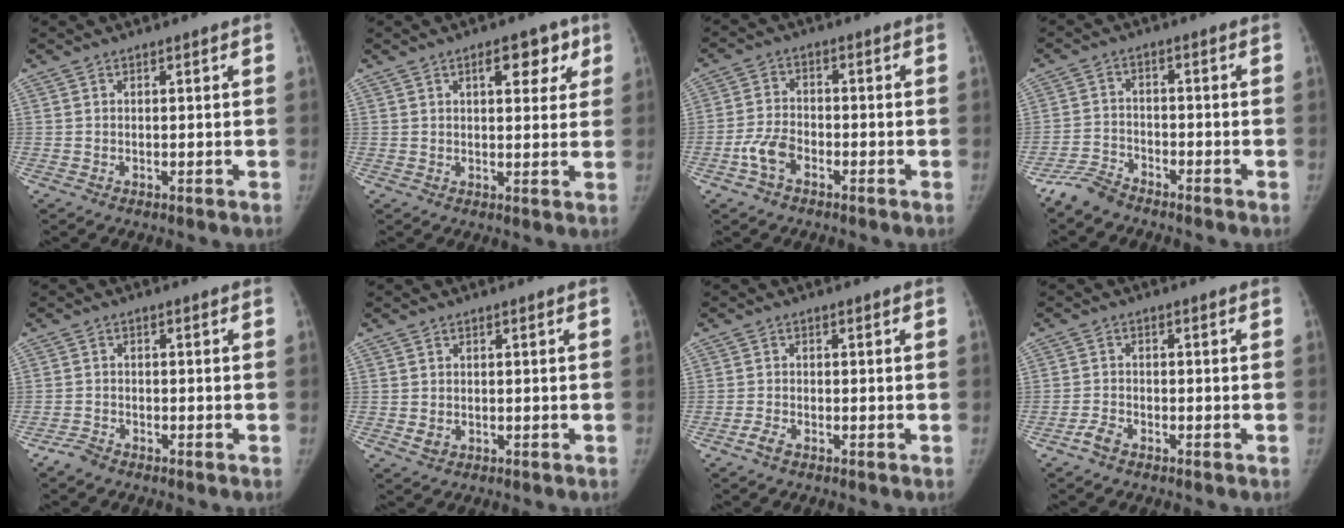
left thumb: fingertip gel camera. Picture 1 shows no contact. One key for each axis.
{"total": 7.2, "fx": 3.4, "fy": 3.6, "fz": 5.2, "tx": -0.036, "ty": -0.008, "tz": 0.040}
{"total": 5.5, "fx": -2.9, "fy": 3.2, "fz": 3.3, "tx": -0.068, "ty": 0.021, "tz": -0.060}
{"total": 5.1, "fx": -4.7, "fy": 1.8, "fz": 1.1, "tx": -0.024, "ty": 0.013, "tz": -0.096}
{"total": 2.4, "fx": -2.1, "fy": 1.0, "fz": 0.7, "tx": -0.021, "ty": 0.006, "tz": -0.042}
{"total": 1.7, "fx": -0.5, "fy": 1.3, "fz": 1.0, "tx": -0.014, "ty": 0.001, "tz": -0.004}
{"total": 2.0, "fx": -1.5, "fy": 0.7, "fz": 1.1, "tx": -0.031, "ty": 0.005, "tz": -0.030}
{"total": 2.5, "fx": -2.0, "fy": 1.1, "fz": 1.1, "tx": -0.028, "ty": 0.010, "tz": -0.038}